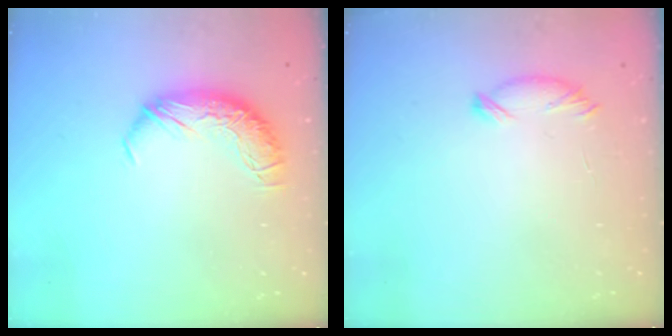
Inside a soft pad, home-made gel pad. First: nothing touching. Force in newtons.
{"total": 7.3, "press": 7.3, "slide": 0.4}